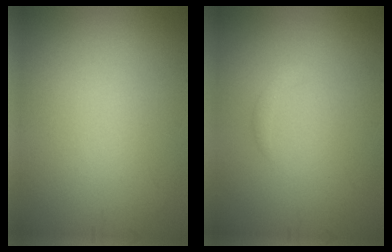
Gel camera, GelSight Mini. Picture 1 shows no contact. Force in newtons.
{"total": 0.7, "press": 0.7, "slide": 0.0}